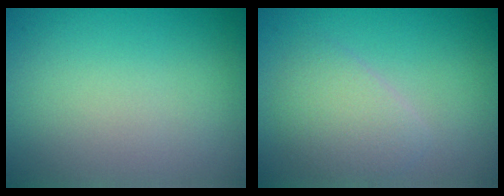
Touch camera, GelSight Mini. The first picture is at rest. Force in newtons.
{"total": 2.8, "press": 2.8, "slide": 0.0}